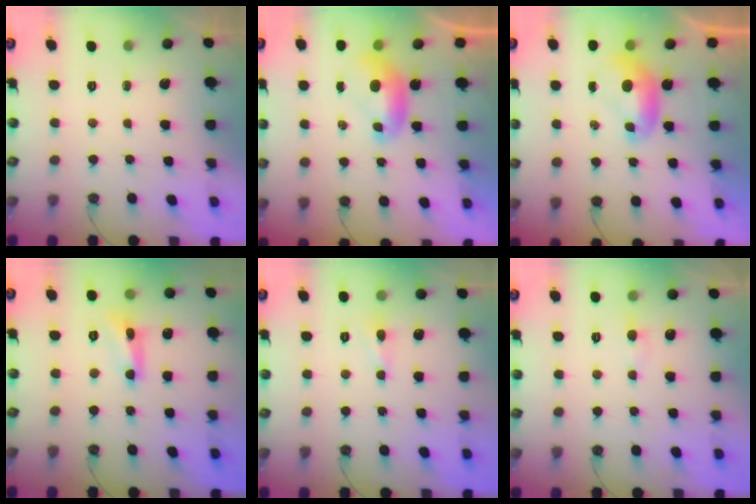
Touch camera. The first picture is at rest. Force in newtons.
{"total": 0.0}
{"total": 0.0}
{"total": 3.0, "press": 3.0, "slide": 0.3}
{"total": 2.2, "press": 2.1, "slide": 0.7}
{"total": 1.3, "press": 1.1, "slide": 0.6}